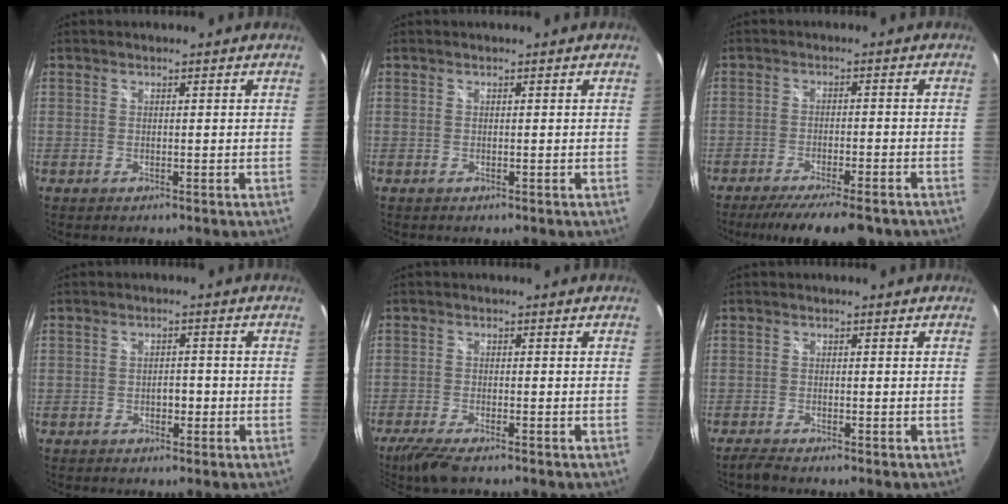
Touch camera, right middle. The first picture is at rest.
{"total": 0.0}
{"total": 12.0, "force": [-9.7, 2.4, 6.6], "torque": [-0.128, -0.027, -0.144]}
{"total": 1.4, "force": [-0.4, 1.3, 0.5], "torque": [-0.009, 0.008, -0.005]}
{"total": 7.1, "force": [-5.7, 1.2, 4.1], "torque": [-0.100, -0.024, -0.103]}
{"total": 2.2, "force": [-2.0, 0.1, 0.9], "torque": [-0.026, -0.005, -0.037]}